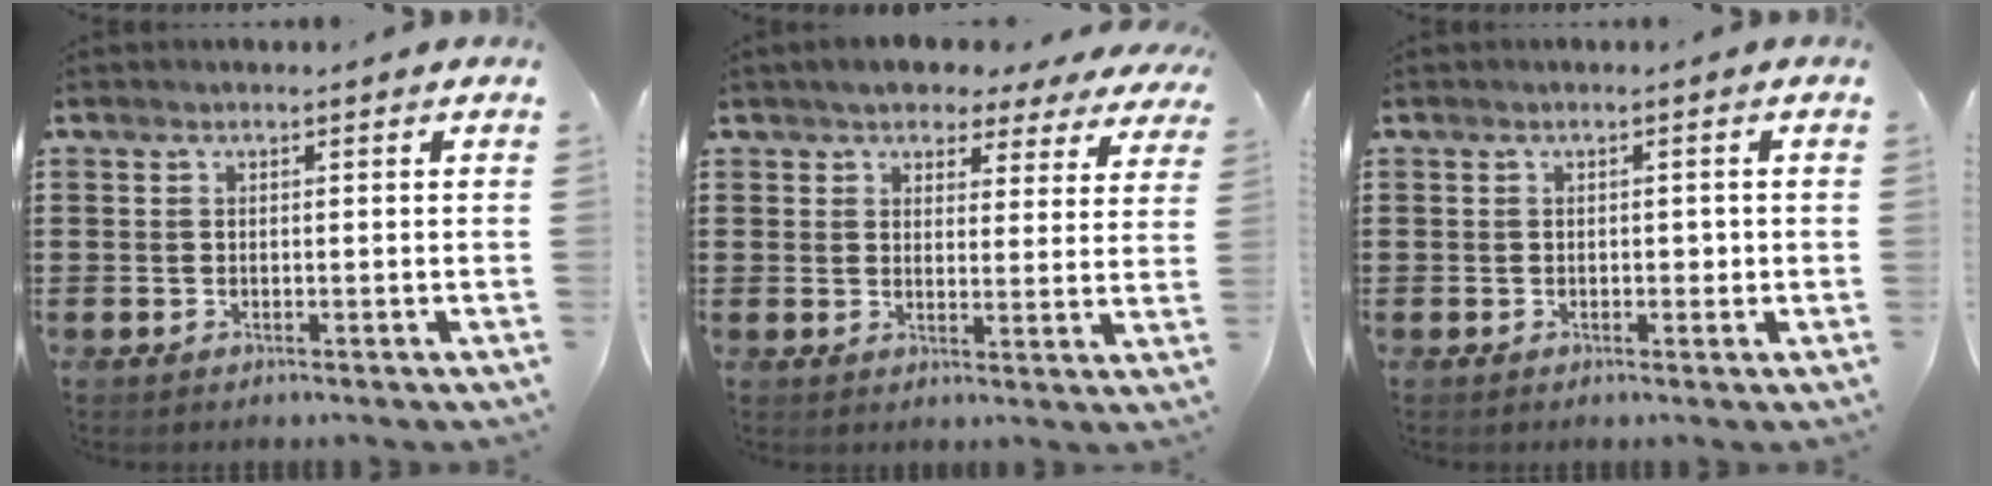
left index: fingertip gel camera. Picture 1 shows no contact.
{"total": 4.6, "force": [4.2, 1.7, 0.5], "torque": [-0.027, -0.017, 0.073]}
{"total": 1.2, "force": [-0.1, 0.7, 0.9], "torque": [-0.017, 0.005, -0.004]}